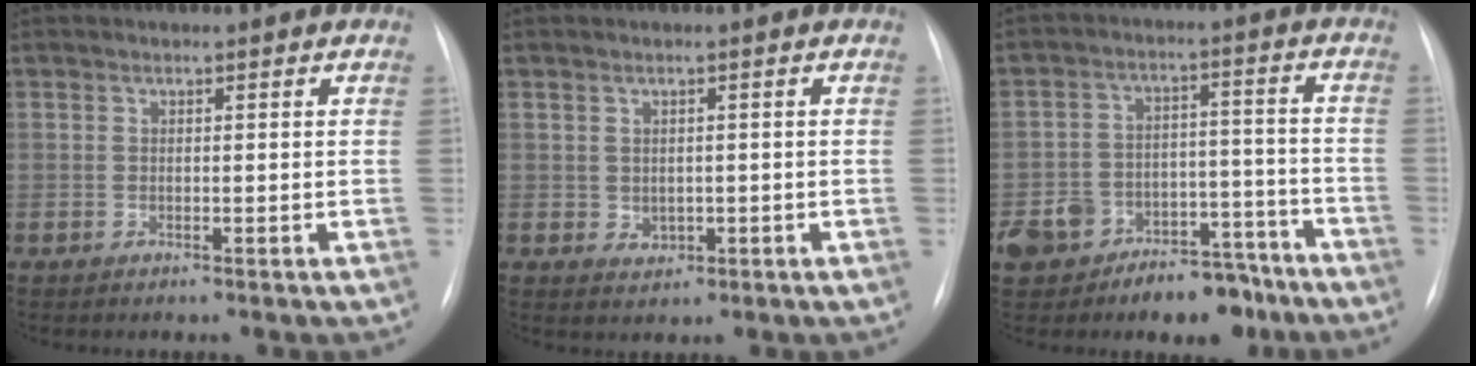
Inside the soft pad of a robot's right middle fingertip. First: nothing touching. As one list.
[{"total": 2.0, "force": [-0.1, 1.7, 1.0], "torque": [-0.017, 0.000, 0.007]}, {"total": 11.6, "force": [-8.3, 6.9, 4.3], "torque": [-0.053, 0.046, -0.122]}]